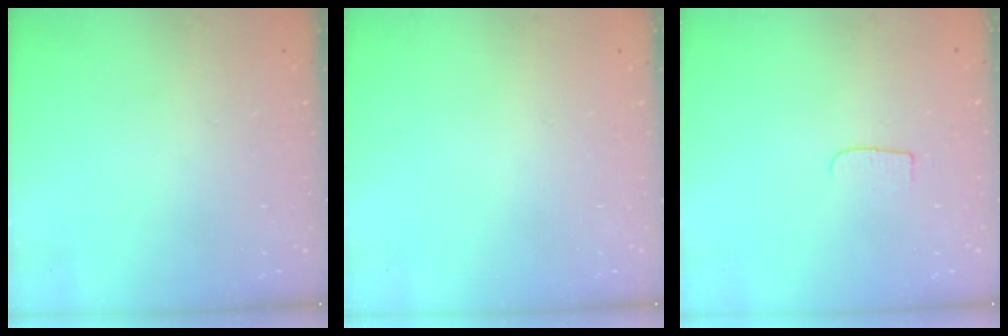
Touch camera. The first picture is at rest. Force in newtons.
{"total": 0.0}
{"total": 4.2, "press": 4.2, "slide": 0.4}